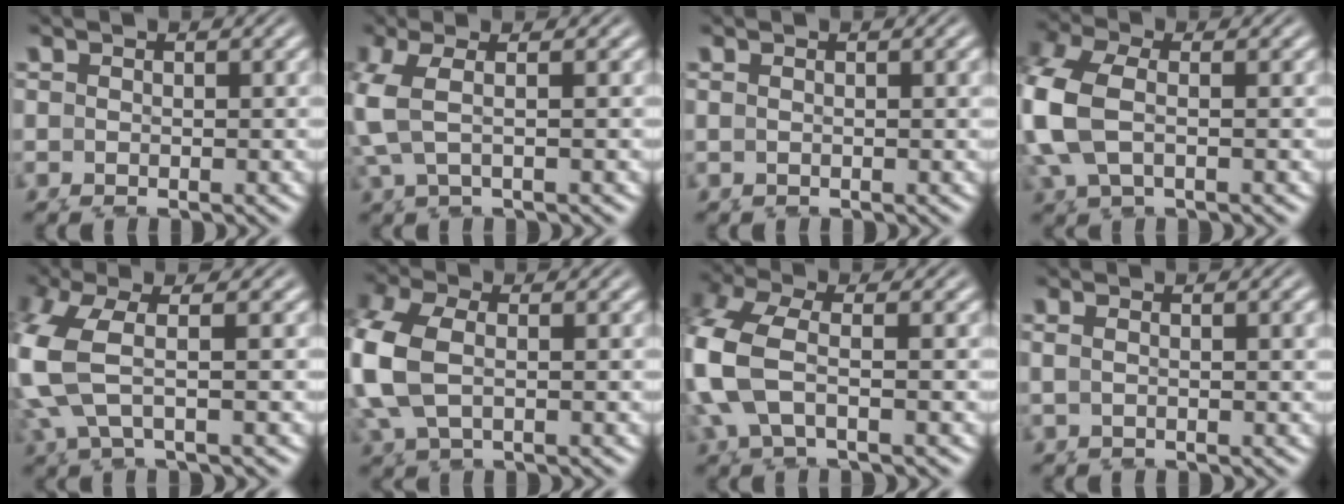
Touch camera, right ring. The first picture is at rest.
{"total": 4.6, "force": [1.9, 2.3, 3.5], "torque": [-0.074, 0.015, 0.025]}
{"total": 0.8, "force": [0.3, -0.7, 0.3], "torque": [-0.003, 0.000, 0.007]}
{"total": 6.0, "force": [0.9, 4.7, 3.7], "torque": [-0.121, -0.016, 0.021]}
{"total": 7.3, "force": [2.6, 4.5, 5.2], "torque": [-0.130, 0.014, 0.036]}
{"total": 5.3, "force": [0.8, 4.1, 3.3], "torque": [-0.106, -0.015, 0.021]}
{"total": 6.7, "force": [0.6, 5.2, 4.3], "torque": [-0.138, -0.019, 0.013]}
{"total": 1.3, "force": [0.6, -0.7, 0.9], "torque": [-0.017, -0.002, 0.014]}